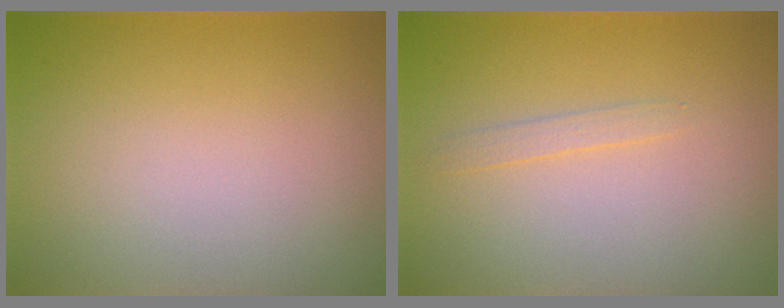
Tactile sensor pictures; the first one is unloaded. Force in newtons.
{"total": 1.0, "press": 1.0, "slide": 0.1}